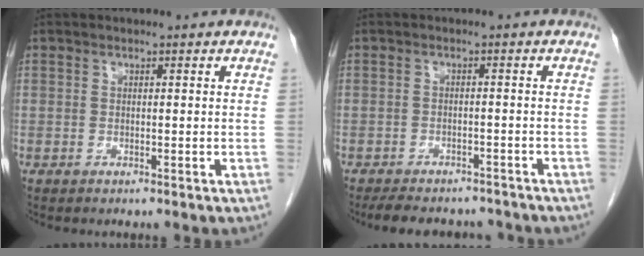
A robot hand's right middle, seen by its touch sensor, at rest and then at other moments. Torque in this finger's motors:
{"motor_torque": [0.83, -0.72, 0.07, 0.05]}